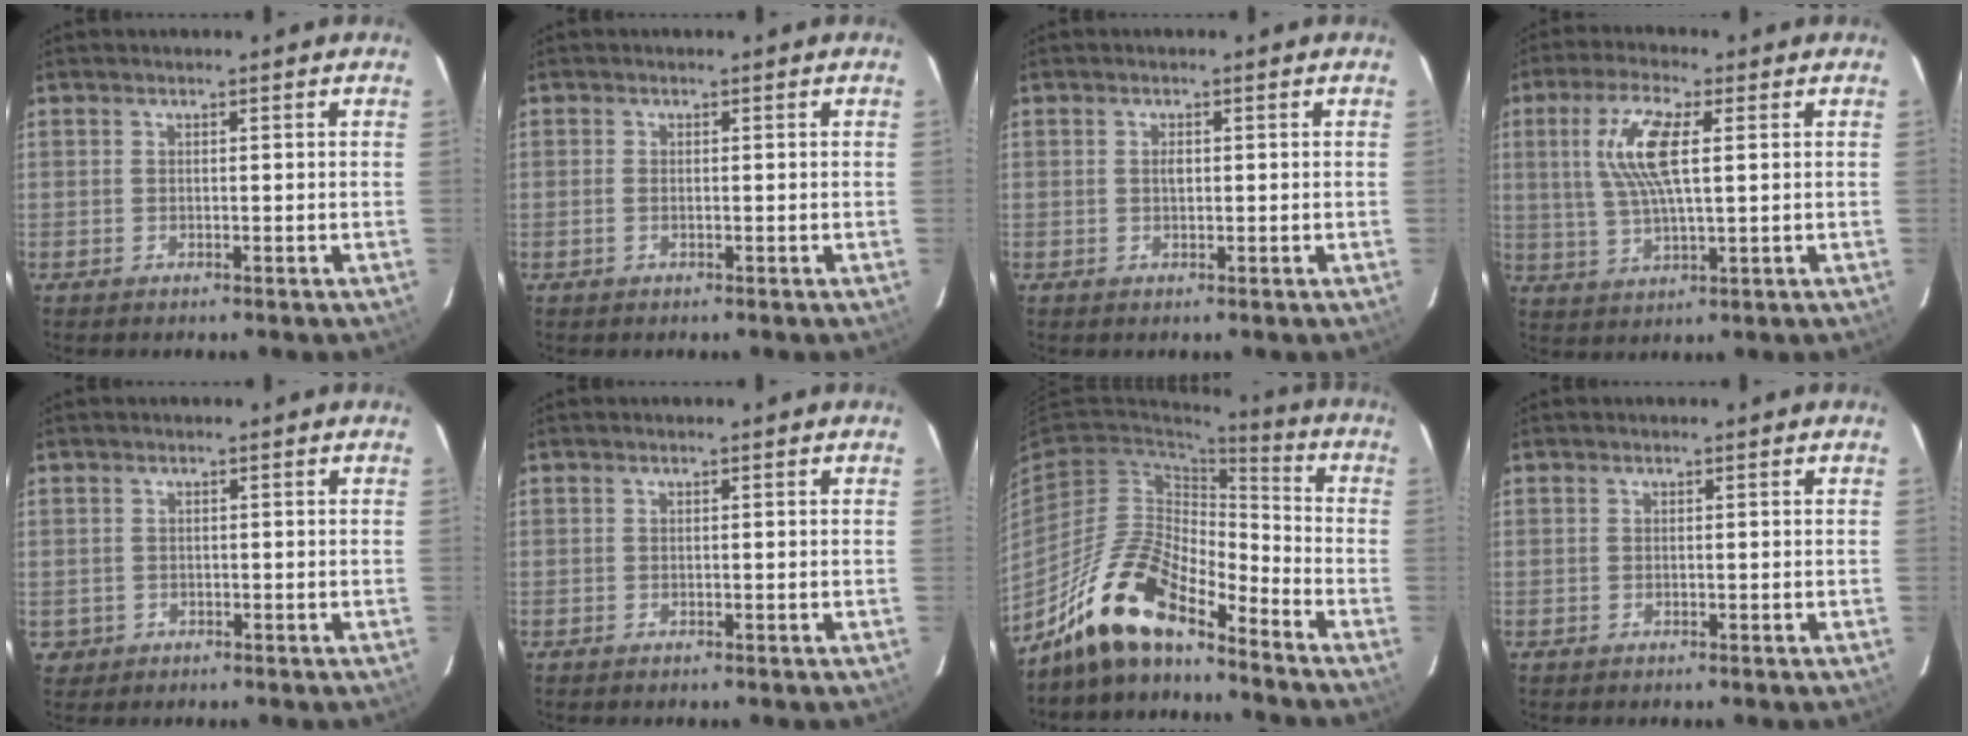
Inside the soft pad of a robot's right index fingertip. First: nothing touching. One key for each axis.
{"total": 0.8, "fx": -0.2, "fy": 0.4, "fz": 0.6, "tx": -0.016, "ty": 0.000, "tz": -0.005}
{"total": 1.1, "fx": 0.1, "fy": 0.7, "fz": 0.8, "tx": -0.014, "ty": 0.003, "tz": 0.002}
{"total": 10.1, "fx": 2.4, "fy": 2.8, "fz": 9.4, "tx": -0.192, "ty": 0.008, "tz": 0.049}
{"total": 2.2, "fx": -0.3, "fy": 2.2, "fz": 0.3, "tx": -0.005, "ty": 0.002, "tz": 0.000}
{"total": 0.0}
{"total": 15.1, "fx": -12.2, "fy": 4.2, "fz": 8.0, "tx": -0.160, "ty": 0.000, "tz": -0.236}
{"total": 0.0}